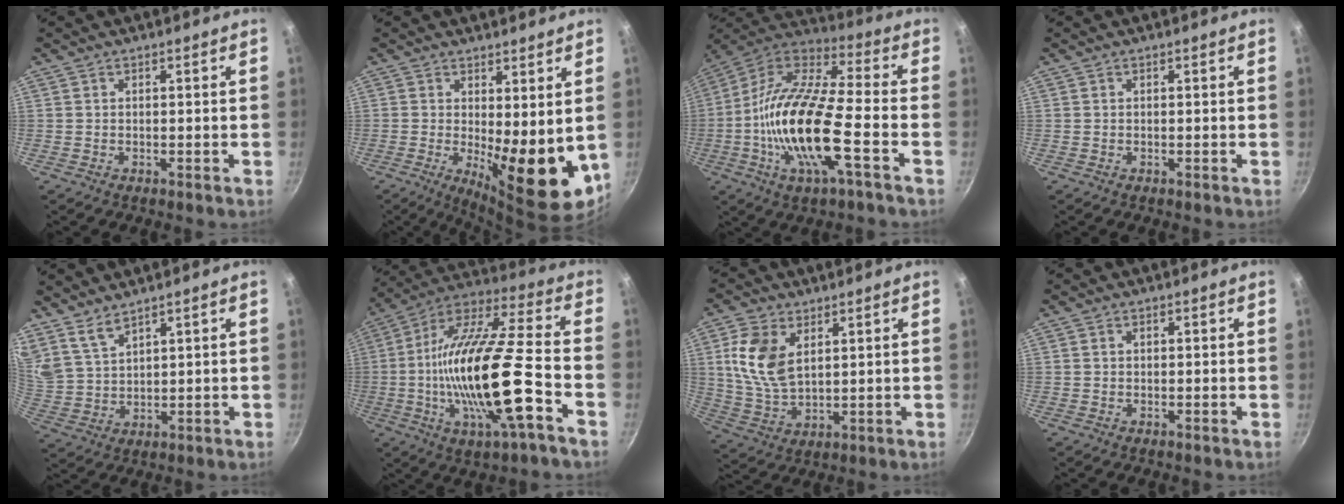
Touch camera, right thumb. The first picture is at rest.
{"total": 12.2, "force": [0.2, 4.4, 11.4], "torque": [-0.133, -0.026, 0.015]}
{"total": 21.0, "force": [-5.5, 6.5, 19.2], "torque": [-0.369, 0.033, -0.124]}
{"total": 0.0}
{"total": 6.3, "force": [5.2, 2.0, 2.8], "torque": [-0.050, -0.030, 0.119]}
{"total": 23.9, "force": [-5.9, 5.7, 22.5], "torque": [-0.408, 0.020, -0.116]}
{"total": 11.4, "force": [3.6, 6.9, 8.3], "torque": [-0.158, -0.019, 0.077]}
{"total": 0.9, "force": [0.1, 0.7, 0.5], "torque": [-0.006, 0.005, 0.002]}